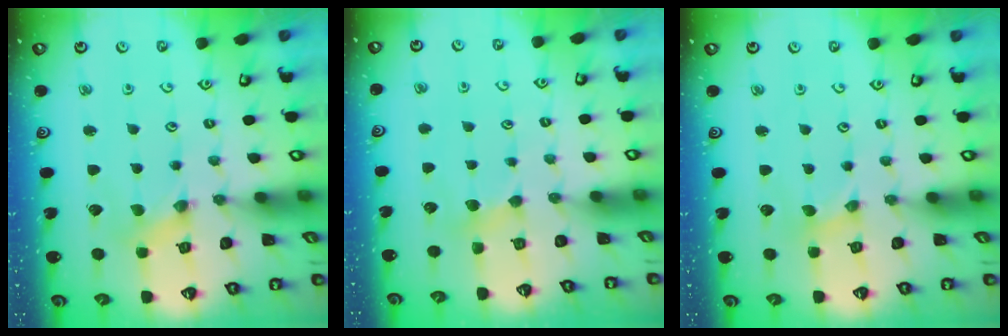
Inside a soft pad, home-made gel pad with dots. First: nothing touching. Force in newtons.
{"total": 3.3, "press": 3.3, "slide": 0.6}
{"total": 0.0}